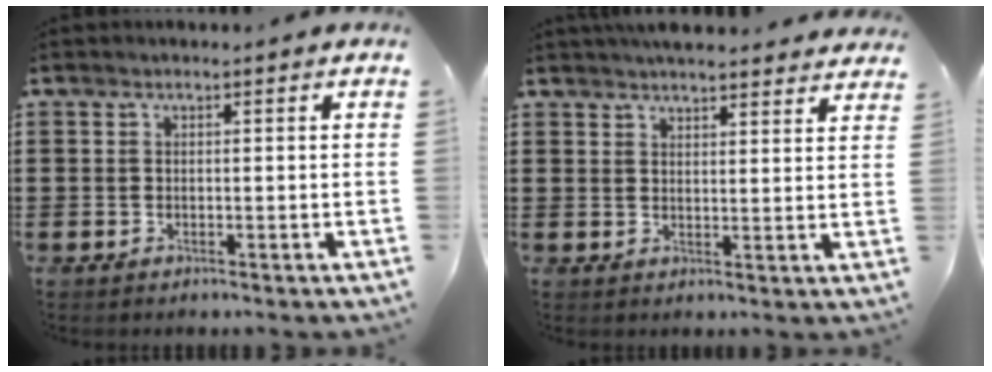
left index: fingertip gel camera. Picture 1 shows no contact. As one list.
[{"total": 4.1, "force": [4.0, 0.3, 0.8], "torque": [-0.026, -0.011, 0.075]}]